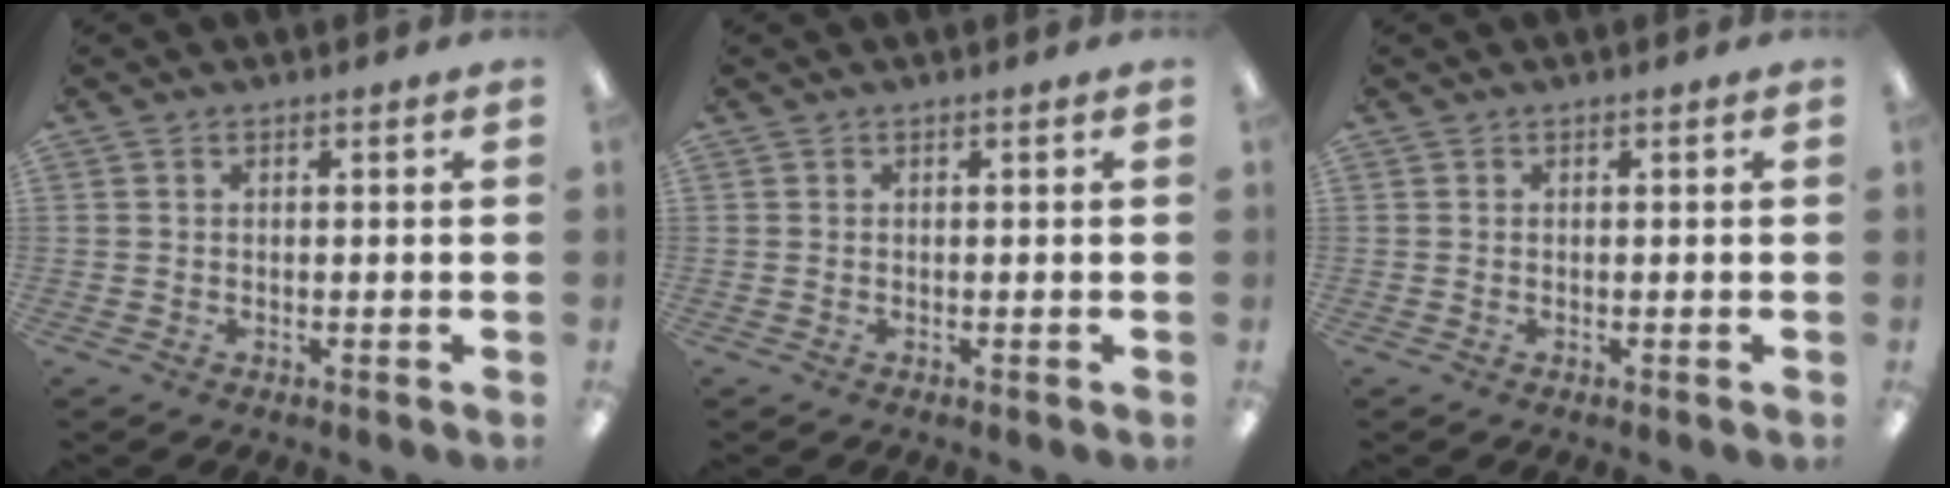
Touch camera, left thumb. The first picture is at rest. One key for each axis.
{"total": 0.0}
{"total": 0.0}